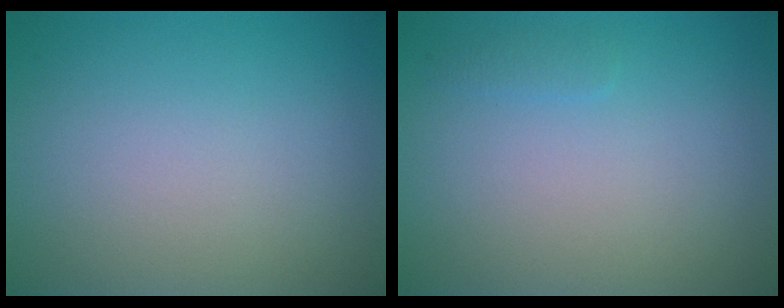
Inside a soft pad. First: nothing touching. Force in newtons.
{"total": 0.6, "press": 0.6, "slide": 0.0}